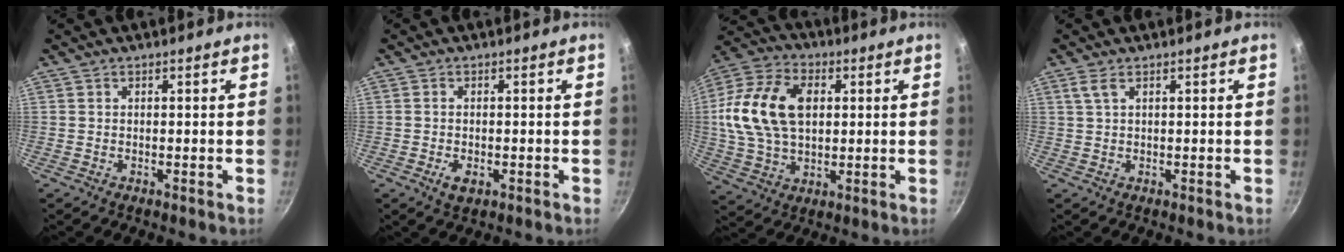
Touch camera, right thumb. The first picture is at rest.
{"total": 2.8, "force": [-1.0, 1.7, 2.1], "torque": [-0.041, -0.005, -0.014]}
{"total": 18.1, "force": [2.8, 11.9, 13.3], "torque": [-0.238, 0.012, 0.044]}
{"total": 1.9, "force": [0.9, 0.6, 1.5], "torque": [-0.032, 0.002, 0.022]}